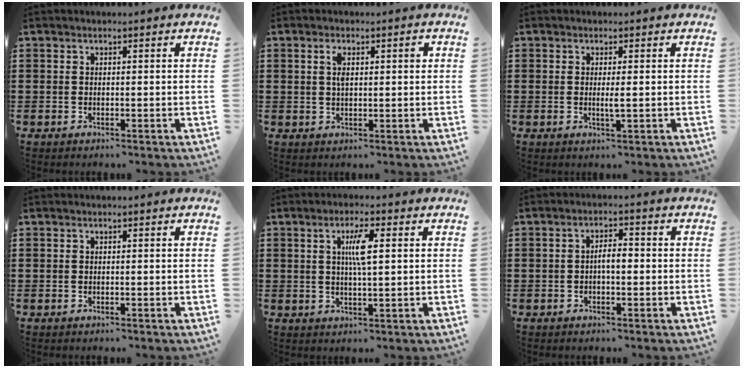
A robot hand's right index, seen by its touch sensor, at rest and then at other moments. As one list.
[{"total": 2.9, "force": [0.7, 0.9, 2.6], "torque": [-0.054, 0.006, 0.009]}, {"total": 1.7, "force": [-0.1, 0.0, 1.7], "torque": [-0.033, -0.002, -0.003]}, {"total": 0.0}, {"total": 4.4, "force": [1.0, 0.8, 4.2], "torque": [-0.085, 0.008, 0.012]}, {"total": 2.9, "force": [-0.4, 1.0, 2.7], "torque": [-0.049, 0.006, -0.010]}]